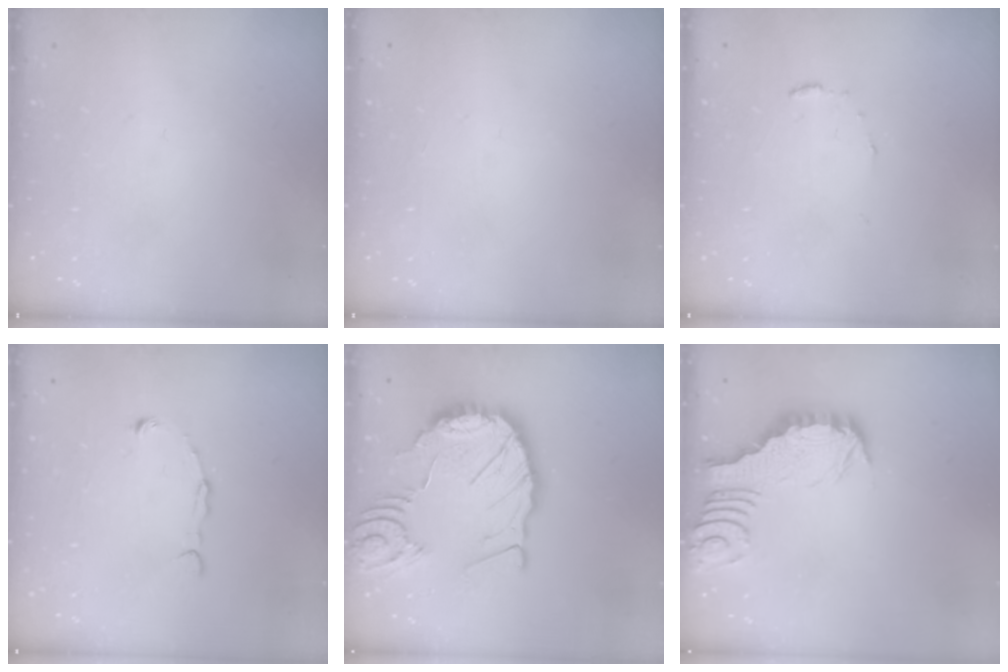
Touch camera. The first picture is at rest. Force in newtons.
{"total": 1.6, "press": 1.6, "slide": 0.0}
{"total": 3.8, "press": 3.8, "slide": 0.3}
{"total": 2.8, "press": 2.8, "slide": 0.1}
{"total": 19.0, "press": 18.8, "slide": 2.2}
{"total": 3.0, "press": 3.0, "slide": 0.2}